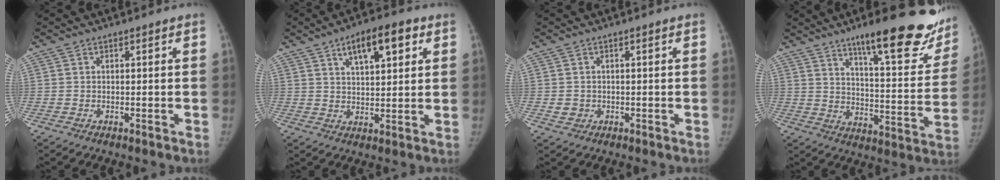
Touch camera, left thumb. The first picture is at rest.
{"total": 9.8, "force": [4.6, 4.0, 7.7], "torque": [-0.099, -0.009, 0.072]}
{"total": 1.7, "force": [-0.3, 1.6, 0.5], "torque": [0.000, 0.005, 0.000]}
{"total": 24.8, "force": [16.5, 6.0, 17.6], "torque": [-0.198, -0.080, 0.229]}